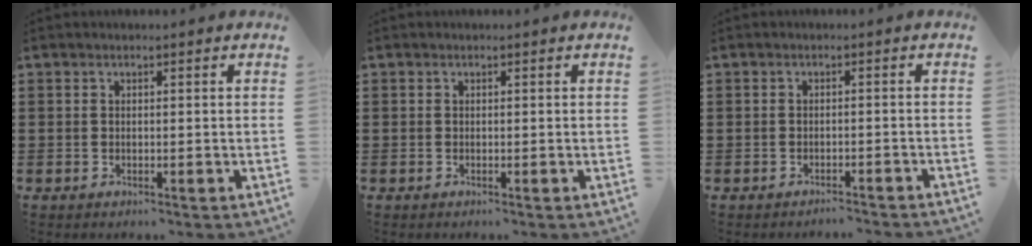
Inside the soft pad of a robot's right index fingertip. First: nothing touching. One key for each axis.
{"total": 0.0}
{"total": 1.4, "fx": -1.4, "fy": 0.1, "fz": 0.1, "tx": -0.006, "ty": 0.001, "tz": -0.031}